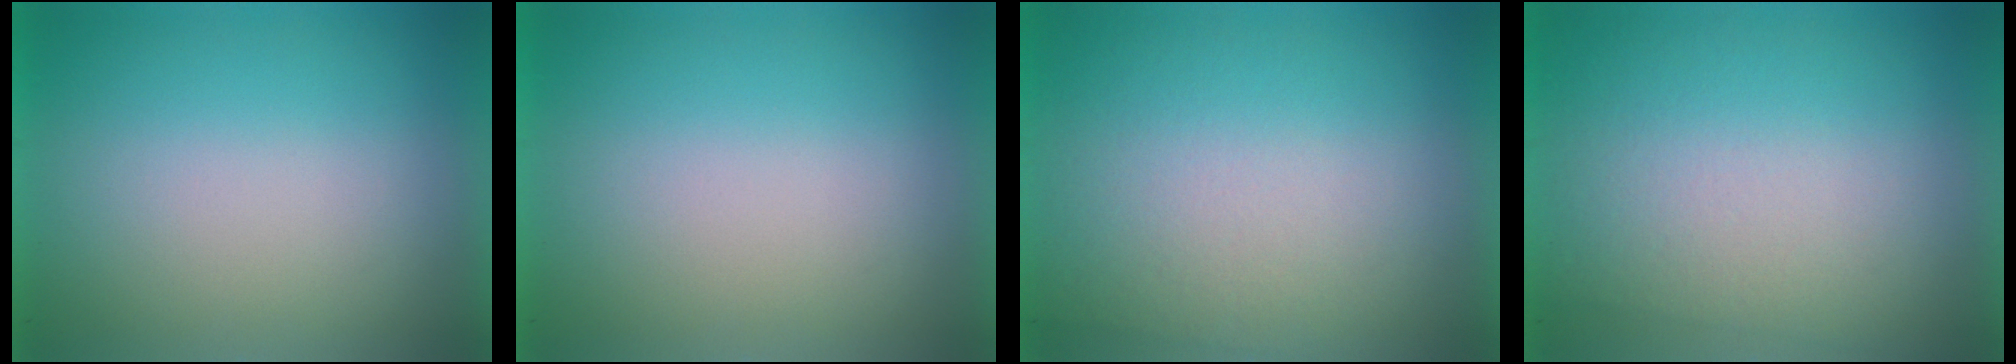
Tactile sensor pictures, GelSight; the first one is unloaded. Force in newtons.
{"total": 0.0}
{"total": 3.0}
{"total": 2.8}